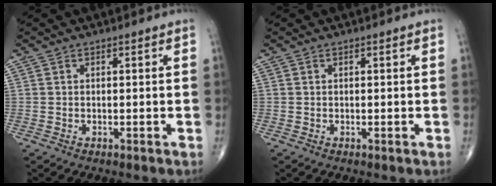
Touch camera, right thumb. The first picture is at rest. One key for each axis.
{"total": 0.0}